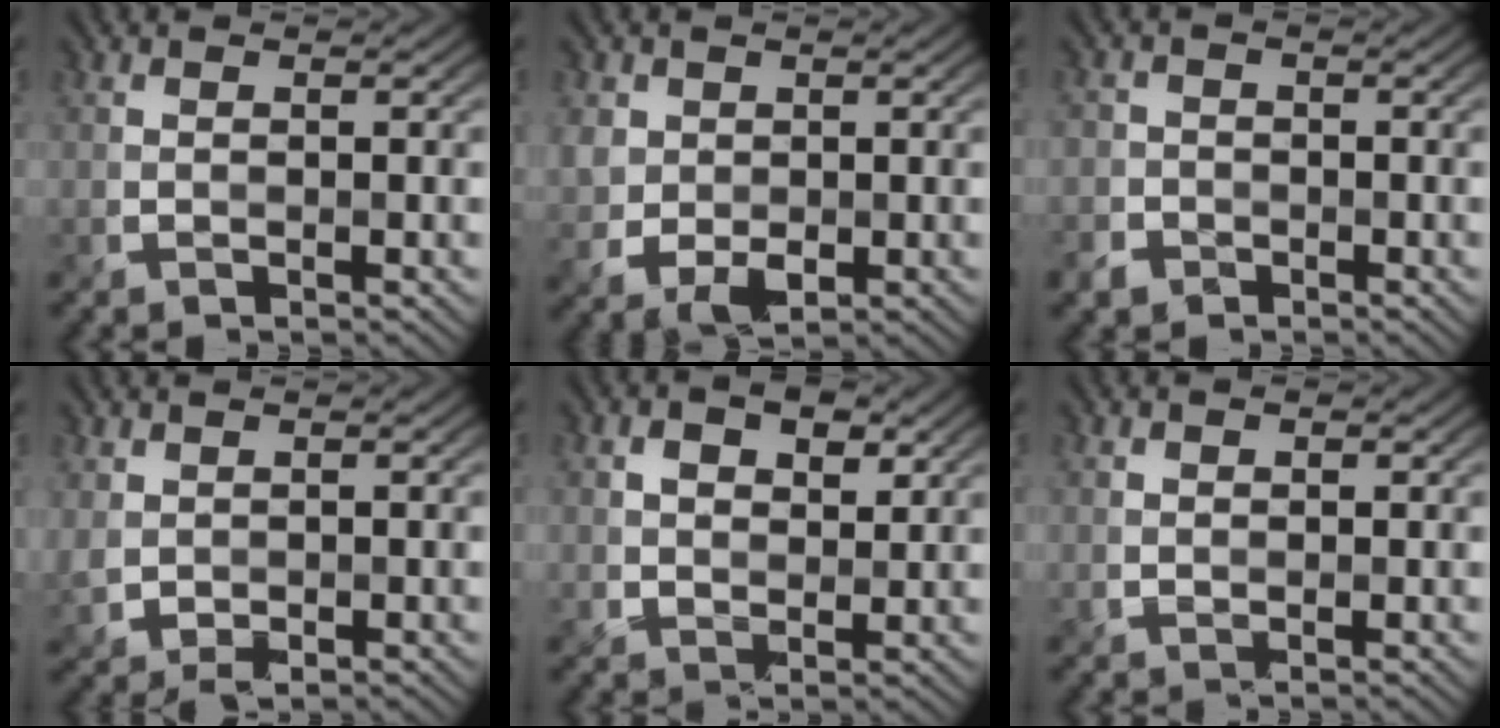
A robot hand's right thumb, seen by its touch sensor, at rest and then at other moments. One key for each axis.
{"total": 4.0, "fx": 0.5, "fy": 3.4, "fz": 2.0, "tx": -0.059, "ty": -0.011, "tz": 0.006}
{"total": 3.5, "fx": -2.0, "fy": 2.9, "fz": -0.1, "tx": 0.014, "ty": -0.002, "tz": -0.059}
{"total": 2.3, "fx": 0.4, "fy": 1.8, "fz": 1.4, "tx": -0.043, "ty": -0.008, "tz": 0.009}
{"total": 4.1, "fx": 1.9, "fy": 2.6, "fz": 2.6, "tx": -0.045, "ty": -0.001, "tz": 0.028}
{"total": 0.8, "fx": 0.4, "fy": 0.6, "fz": 0.3, "tx": -0.007, "ty": -0.001, "tz": 0.006}